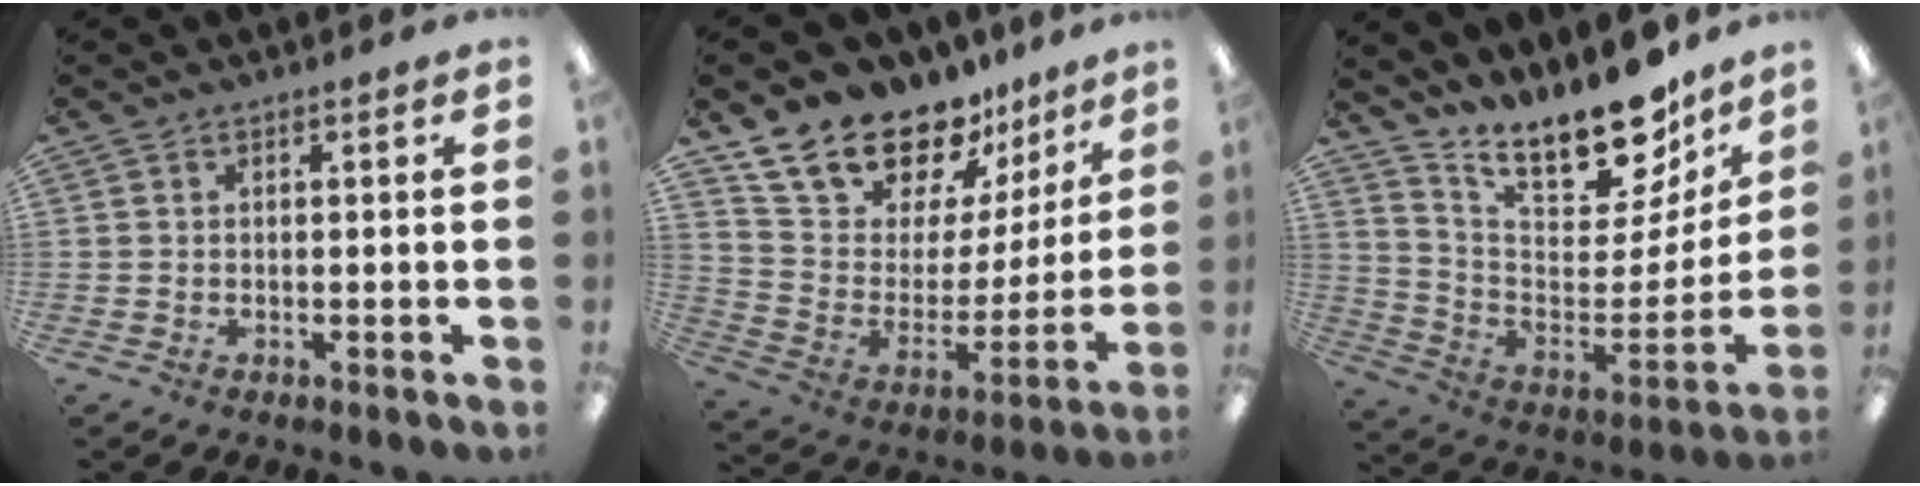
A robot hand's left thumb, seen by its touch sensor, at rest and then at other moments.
{"total": 19.1, "force": [16.3, 8.2, 5.5], "torque": [-0.115, -0.128, 0.295]}
{"total": 18.8, "force": [15.9, 6.2, 7.7], "torque": [-0.110, -0.131, 0.271]}